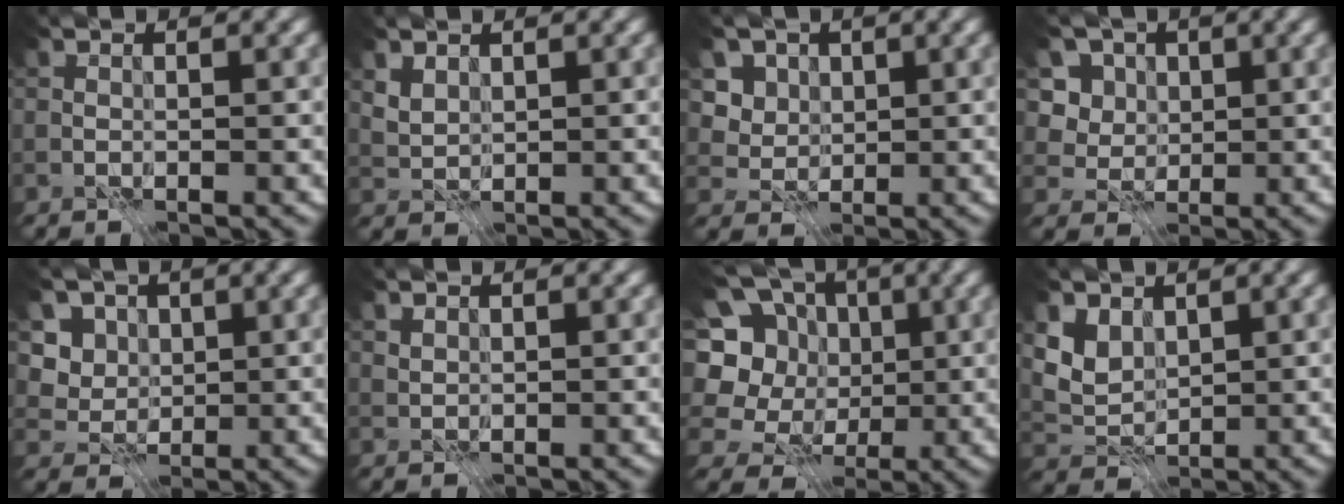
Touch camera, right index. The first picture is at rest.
{"total": 1.9, "force": [1.3, 1.2, 0.8], "torque": [-0.022, -0.001, 0.029]}
{"total": 5.3, "force": [2.6, 4.2, 1.9], "torque": [-0.048, -0.013, 0.046]}
{"total": 7.4, "force": [3.2, 5.9, 3.0], "torque": [-0.062, 0.001, 0.045]}
{"total": 5.4, "force": [2.3, 4.5, 1.9], "torque": [-0.044, -0.009, 0.037]}
{"total": 0.8, "force": [0.6, 0.4, 0.2], "torque": [-0.010, -0.001, 0.017]}
{"total": 10.1, "force": [1.5, 8.9, 4.6], "torque": [-0.122, 0.034, -0.004]}
{"total": 3.3, "force": [1.8, 2.4, 1.5], "torque": [-0.036, -0.008, 0.032]}